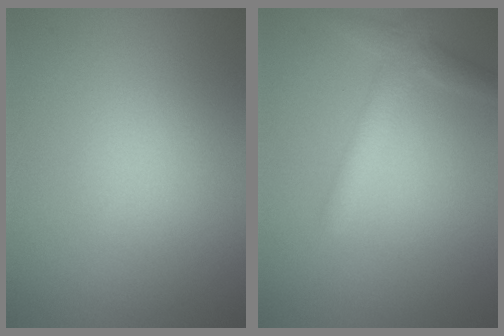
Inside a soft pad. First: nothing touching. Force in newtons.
{"total": 2.5, "press": 2.5, "slide": 0.1}